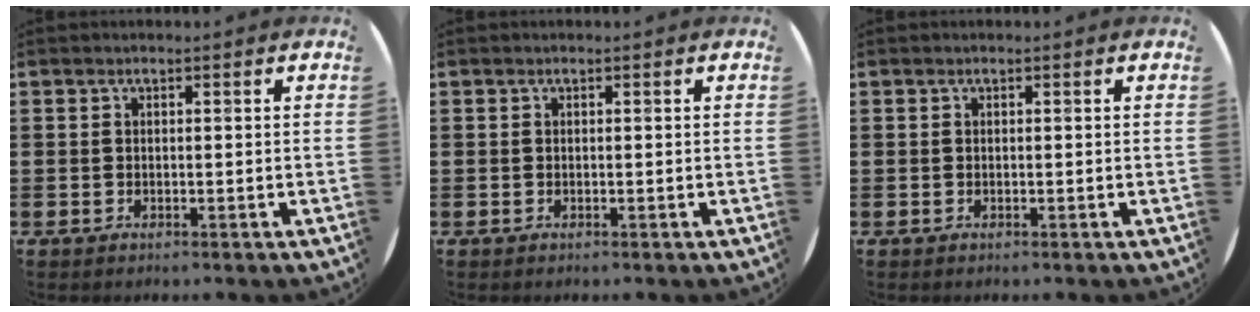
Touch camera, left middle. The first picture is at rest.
{"total": 0.0}
{"total": 0.0}